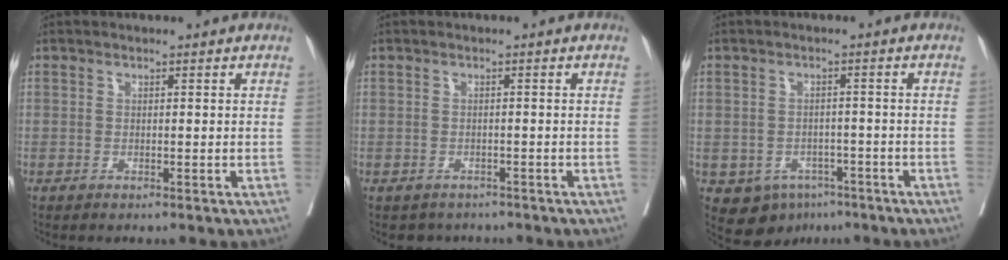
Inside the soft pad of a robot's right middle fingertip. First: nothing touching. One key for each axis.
{"total": 3.0, "fx": -2.6, "fy": 1.6, "fz": -0.1, "tx": -0.002, "ty": 0.005, "tz": -0.036}
{"total": 6.5, "fx": -3.7, "fy": 4.9, "fz": 2.1, "tx": -0.027, "ty": 0.007, "tz": -0.044}